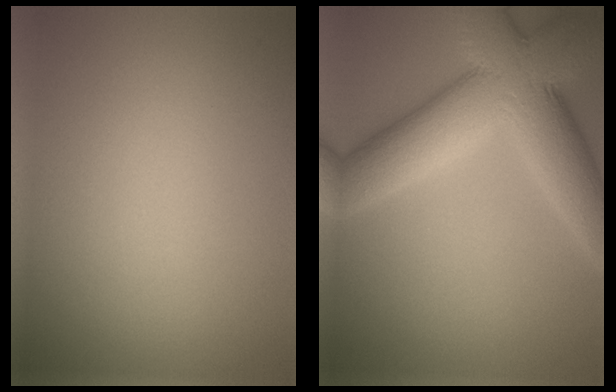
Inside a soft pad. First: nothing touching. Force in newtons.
{"total": 11.6, "press": 11.6, "slide": 0.3}